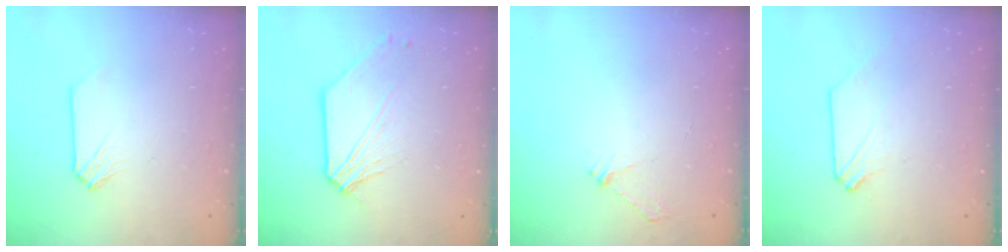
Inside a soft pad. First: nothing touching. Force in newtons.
{"total": 7.6, "press": 7.5, "slide": 0.9}
{"total": 3.2, "press": 3.1, "slide": 0.5}
{"total": 0.0}